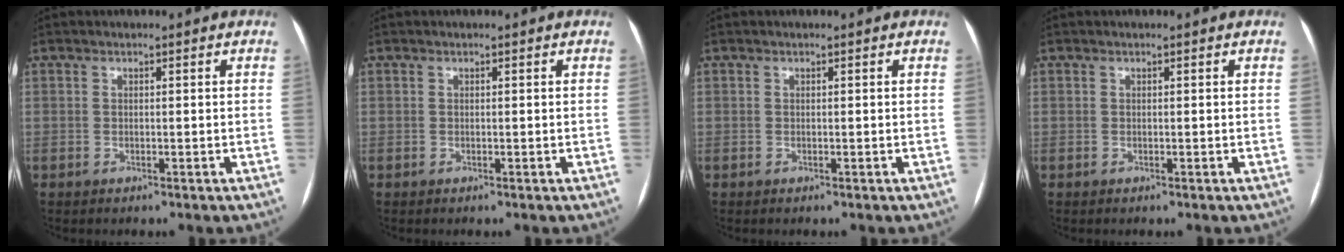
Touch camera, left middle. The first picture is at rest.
{"total": 0.0}
{"total": 0.0}
{"total": 0.0}